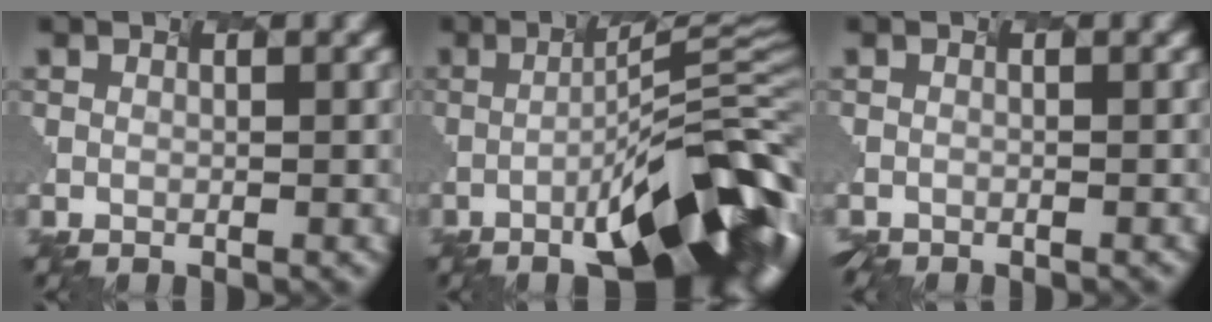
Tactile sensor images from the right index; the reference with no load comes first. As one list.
[{"total": 13.8, "force": [-5.1, 3.2, 12.4], "torque": [-0.174, 0.006, -0.075]}, {"total": 1.0, "force": [-0.9, 0.3, 0.1], "torque": [0.010, 0.000, -0.006]}]